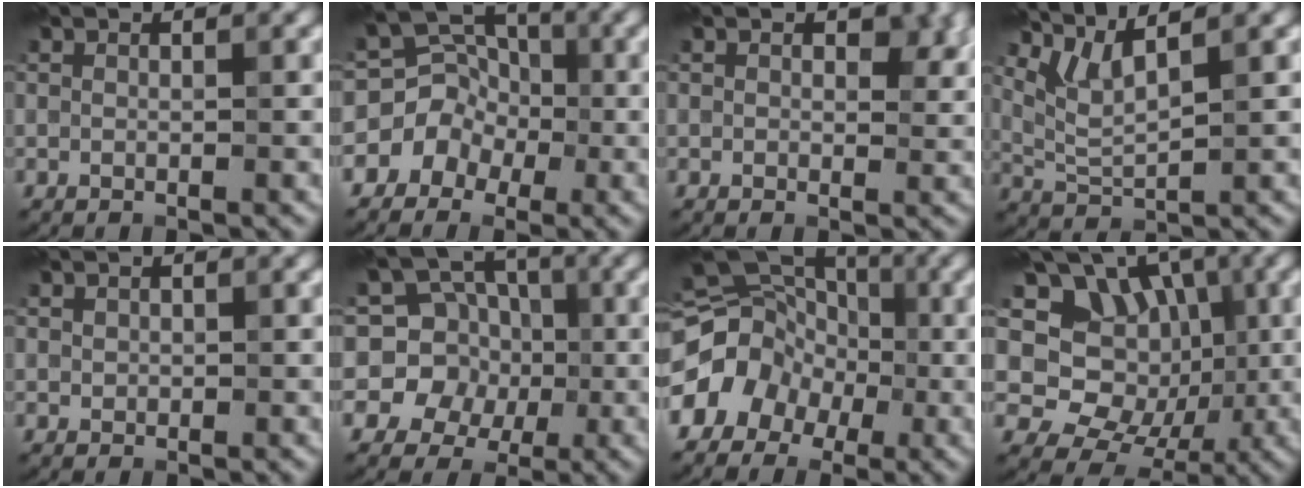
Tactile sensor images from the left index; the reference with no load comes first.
{"total": 5.4, "force": [-1.9, 4.9, 1.3], "torque": [0.016, 0.022, -0.052]}
{"total": 3.3, "force": [0.9, 2.3, 2.2], "torque": [-0.020, 0.002, 0.010]}
{"total": 3.3, "force": [2.7, 0.5, 1.9], "torque": [-0.053, 0.006, 0.063]}
{"total": 0.7, "force": [0.2, 0.6, -0.1], "torque": [0.008, 0.005, 0.000]}
{"total": 6.6, "force": [0.0, 6.4, 1.4], "torque": [-0.021, 0.034, -0.031]}
{"total": 11.1, "force": [-2.2, 9.9, 4.5], "torque": [-0.062, 0.012, -0.066]}
{"total": 10.0, "force": [2.8, 8.3, 4.7], "torque": [-0.077, 0.026, 0.026]}